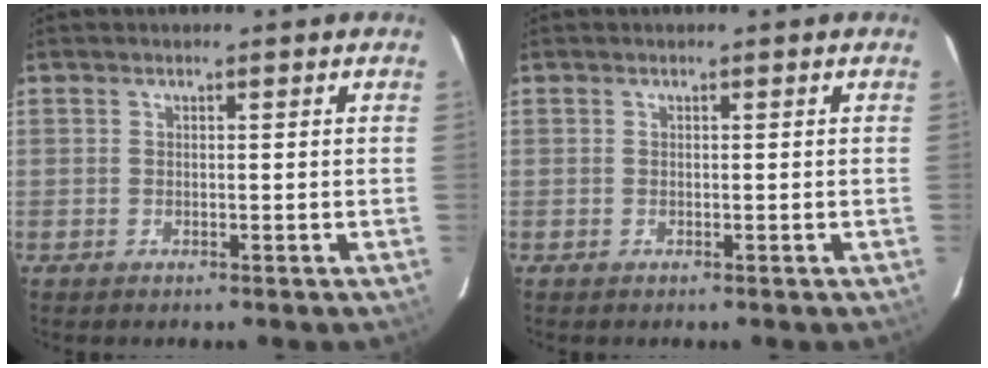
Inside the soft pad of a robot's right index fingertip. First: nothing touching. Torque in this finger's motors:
{"motor_torque": [0.00, 0.00, 0.02, 0.01]}